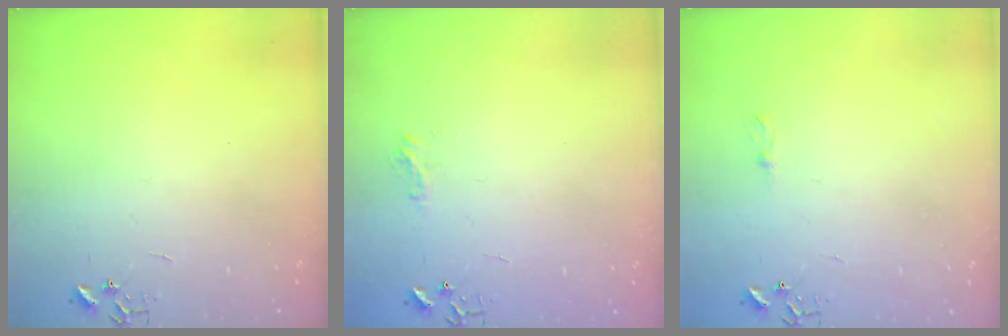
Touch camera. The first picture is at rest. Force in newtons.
{"total": 6.6, "press": 6.5, "slide": 0.8}
{"total": 4.1, "press": 4.1, "slide": 0.5}